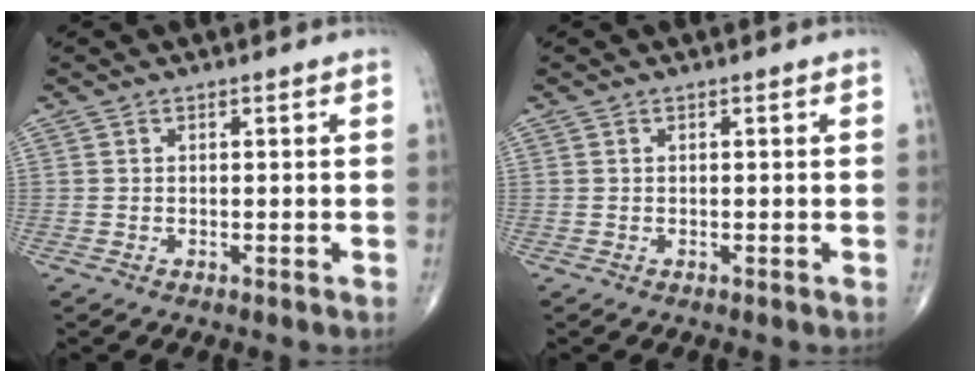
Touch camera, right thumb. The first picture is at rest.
{"total": 0.0}